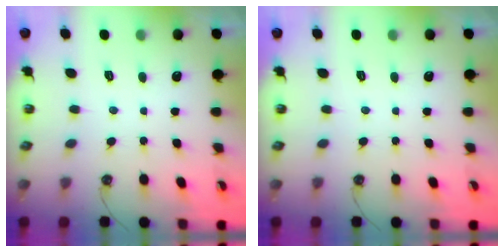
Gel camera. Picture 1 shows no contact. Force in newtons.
{"total": 0.0}